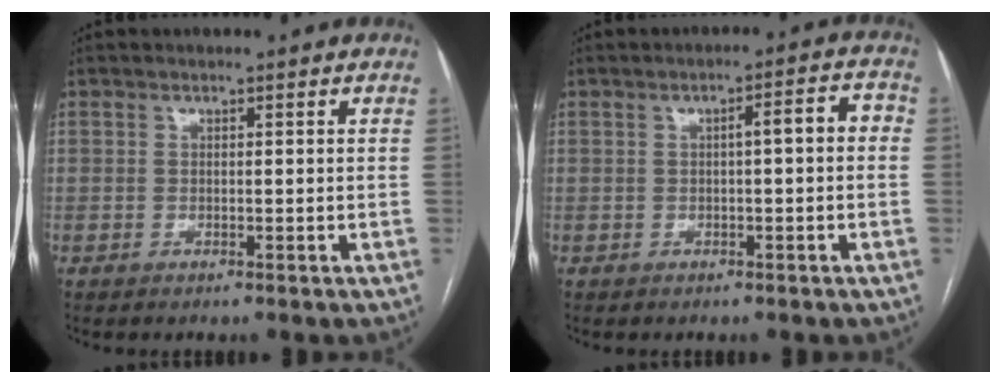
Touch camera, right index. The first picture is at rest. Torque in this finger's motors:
{"motor_torque": [0.28, 0.08, 0.09, 0.04]}